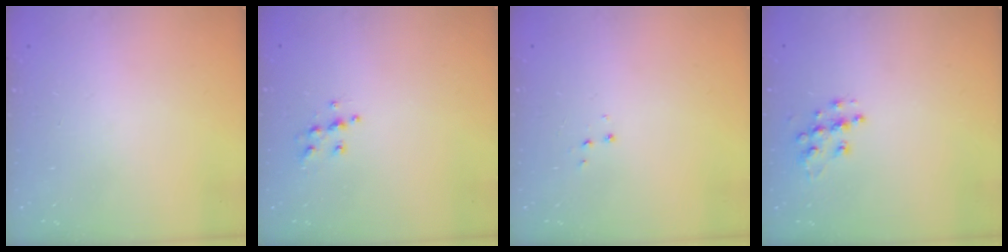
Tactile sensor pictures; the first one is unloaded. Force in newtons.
{"total": 6.4, "press": 6.4, "slide": 0.6}
{"total": 3.5, "press": 3.4, "slide": 0.5}
{"total": 9.9, "press": 9.9, "slide": 0.7}